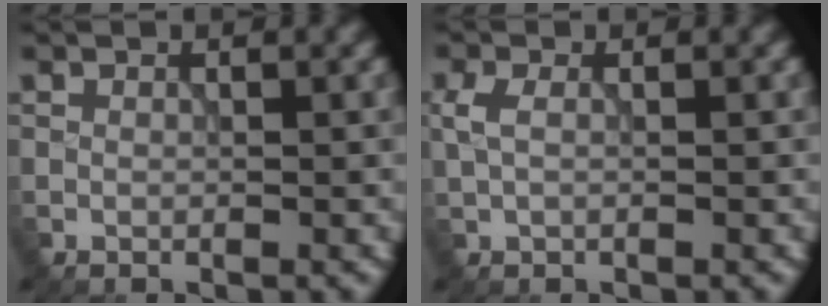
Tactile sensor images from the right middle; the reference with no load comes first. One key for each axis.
{"total": 2.1, "fx": 0.1, "fy": 1.3, "fz": 1.7, "tx": -0.041, "ty": 0.002, "tz": 0.004}